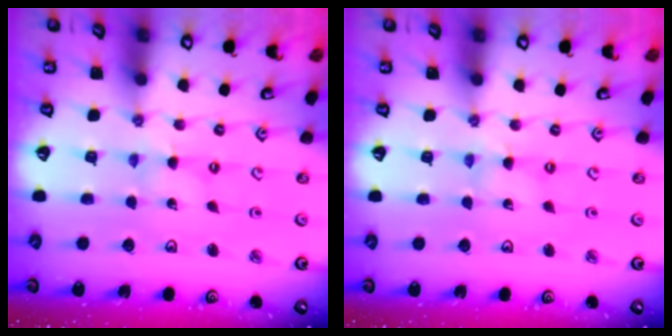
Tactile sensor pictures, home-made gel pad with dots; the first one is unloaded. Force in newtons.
{"total": 0.8, "press": 0.8, "slide": 0.1}